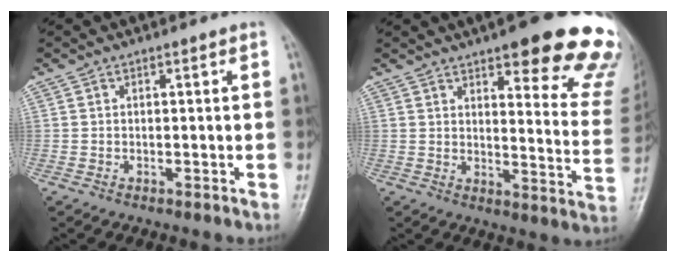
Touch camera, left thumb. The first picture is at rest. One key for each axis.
{"total": 21.6, "fx": 14.6, "fy": 5.7, "fz": 14.8, "tx": -0.145, "ty": -0.069, "tz": 0.171}